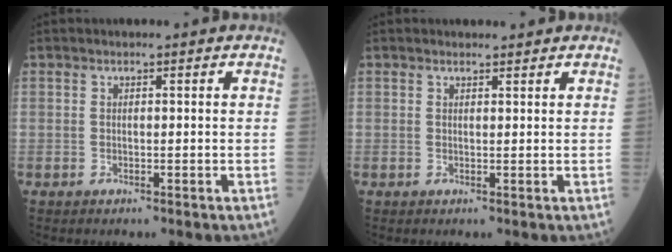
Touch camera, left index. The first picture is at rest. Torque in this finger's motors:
{"motor_torque": [0.37, -0.46, -0.15, -0.04]}